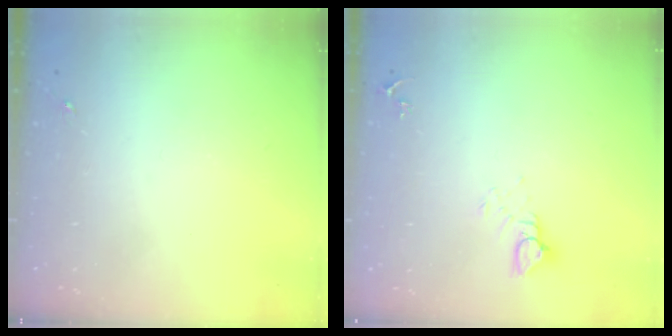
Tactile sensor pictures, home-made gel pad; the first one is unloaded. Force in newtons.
{"total": 4.2, "press": 4.2, "slide": 0.4}